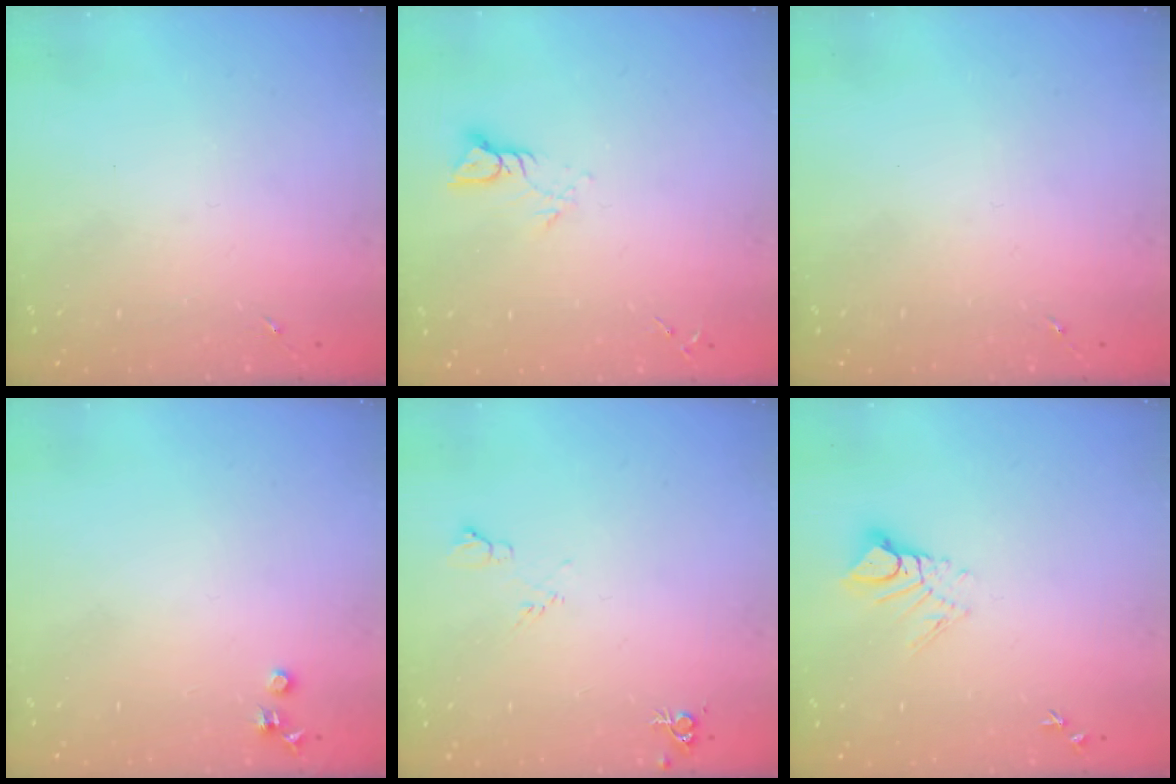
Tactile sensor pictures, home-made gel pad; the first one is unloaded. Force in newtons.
{"total": 4.4, "press": 4.4, "slide": 0.3}
{"total": 0.0}
{"total": 3.5, "press": 3.5, "slide": 0.4}
{"total": 6.5, "press": 6.4, "slide": 1.0}
{"total": 7.4, "press": 7.3, "slide": 0.9}